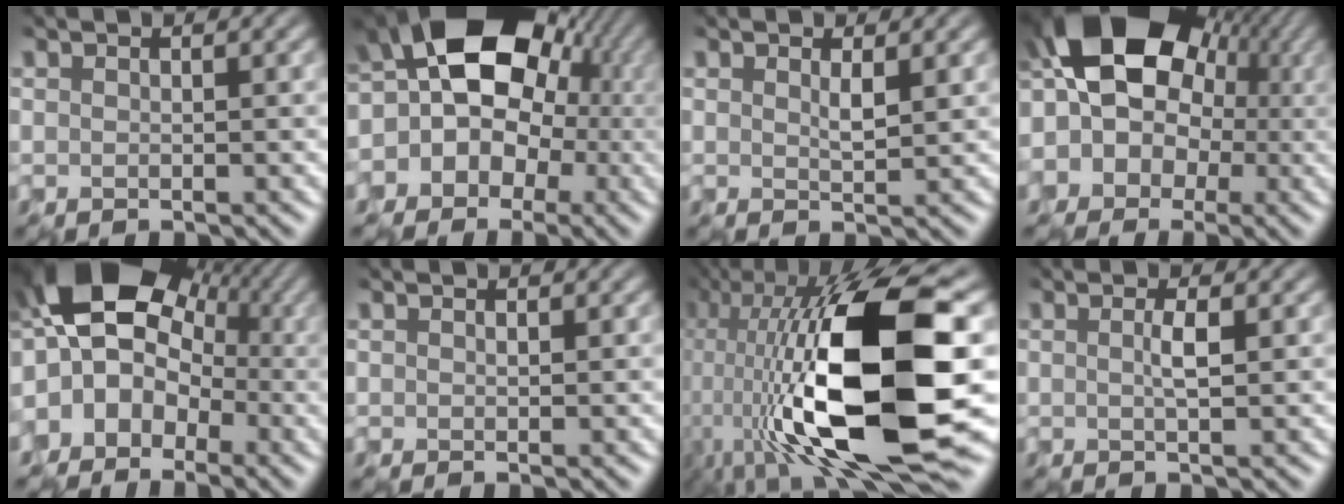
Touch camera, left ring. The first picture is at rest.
{"total": 12.5, "force": [1.0, 10.3, 6.9], "torque": [-0.087, 0.020, -0.034]}
{"total": 1.0, "force": [0.2, 0.1, 0.9], "torque": [-0.017, -0.007, 0.007]}
{"total": 15.3, "force": [2.7, 12.4, 8.5], "torque": [-0.141, 0.039, 0.005]}
{"total": 14.1, "force": [1.8, 10.8, 8.9], "torque": [-0.136, 0.051, -0.013]}
{"total": 0.0}
{"total": 17.5, "force": [-3.1, 5.6, 16.4], "torque": [-0.302, 0.019, -0.066]}
{"total": 1.3, "force": [-0.2, -0.2, 1.3], "torque": [-0.025, -0.001, -0.004]}